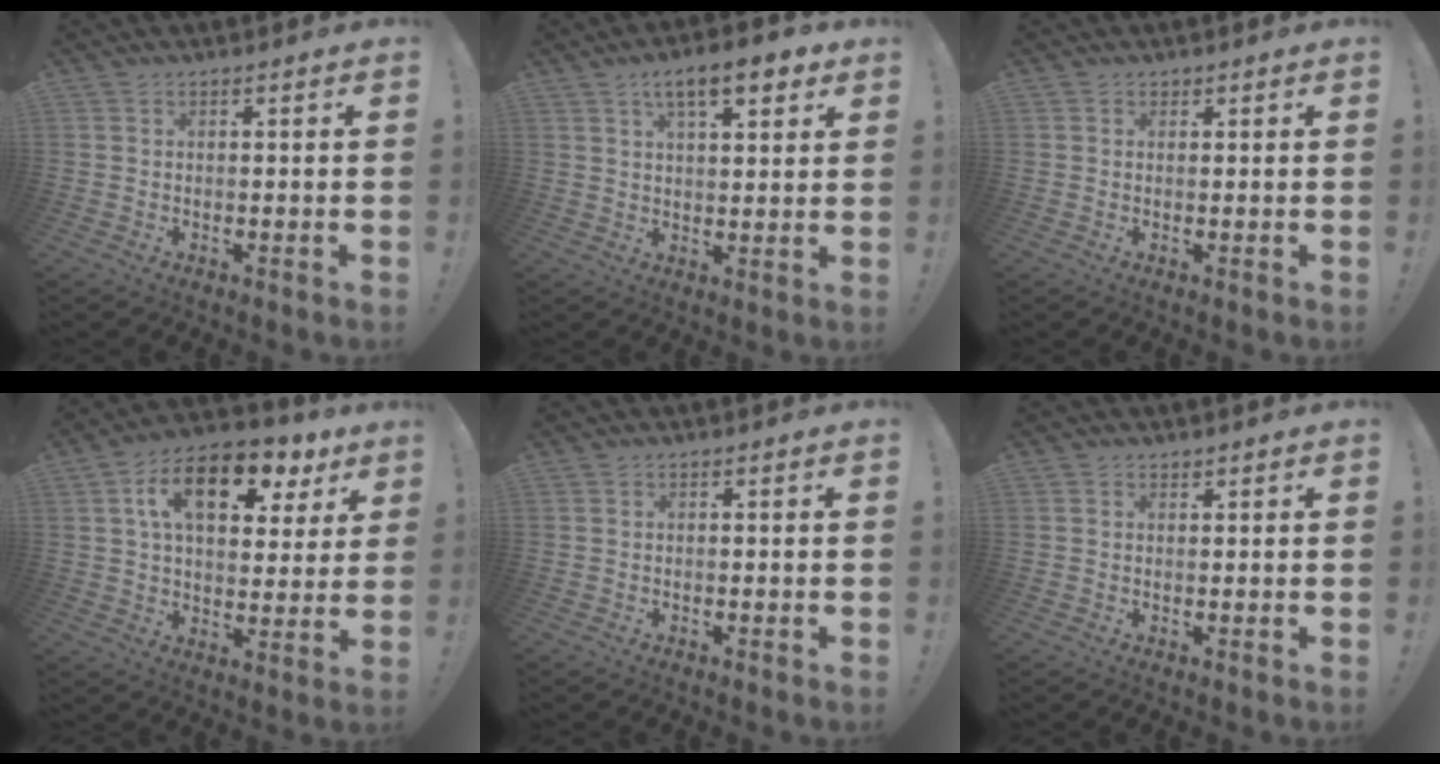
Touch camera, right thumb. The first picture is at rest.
{"total": 9.8, "force": [5.5, 3.5, 7.4], "torque": [-0.100, -0.022, 0.089]}
{"total": 0.9, "force": [0.6, 0.7, 0.0], "torque": [0.004, -0.001, 0.010]}
{"total": 15.8, "force": [7.2, 8.7, 11.0], "torque": [-0.168, -0.027, 0.122]}
{"total": 0.0}
{"total": 0.9, "force": [0.8, 0.5, 0.1], "torque": [0.004, -0.003, 0.014]}